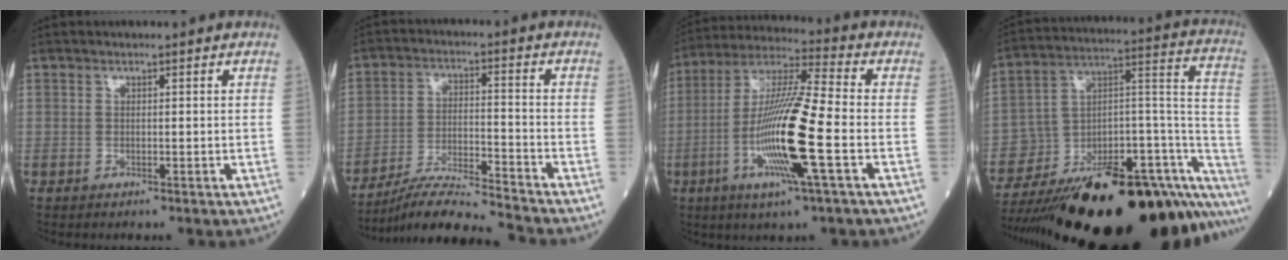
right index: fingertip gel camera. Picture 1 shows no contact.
{"total": 10.1, "force": [-9.5, -1.8, 3.0], "torque": [-0.051, -0.004, -0.171]}
{"total": 15.9, "force": [-4.2, 0.3, 15.3], "torque": [-0.304, -0.009, -0.086]}
{"total": 33.2, "force": [-24.6, 7.7, 20.9], "torque": [-0.222, 0.003, -0.359]}